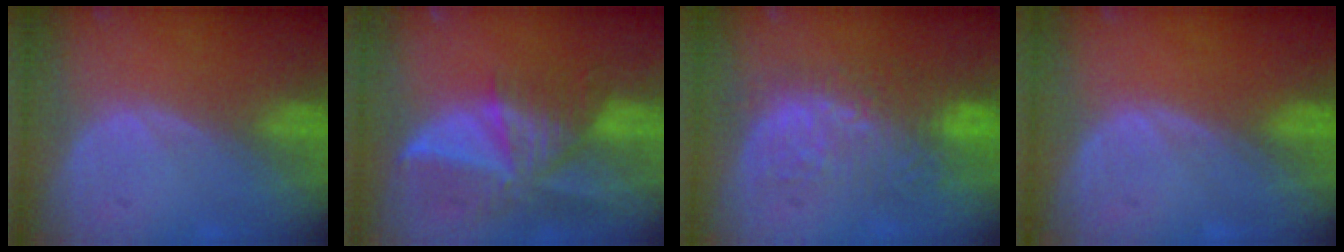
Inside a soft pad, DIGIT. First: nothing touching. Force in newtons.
{"total": 9.8, "press": 8.6, "slide": 4.7}
{"total": 9.3, "press": 9.0, "slide": 2.3}
{"total": 0.0}